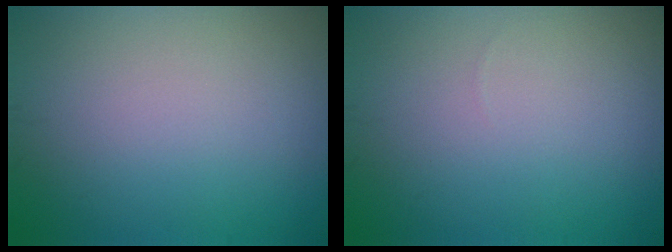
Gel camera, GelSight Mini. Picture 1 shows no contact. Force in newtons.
{"total": 0.0}